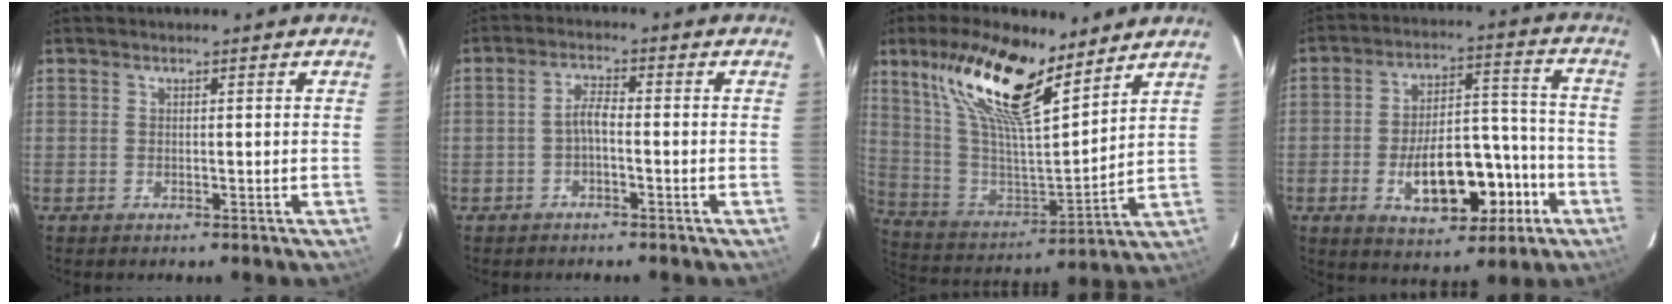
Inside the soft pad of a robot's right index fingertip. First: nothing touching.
{"total": 2.4, "force": [-1.2, 0.3, 2.1], "torque": [-0.047, 0.009, -0.025]}
{"total": 21.4, "force": [13.7, 6.4, 15.1], "torque": [-0.294, 0.019, 0.261]}
{"total": 15.5, "force": [-6.2, 7.6, 12.0], "torque": [-0.207, 0.026, -0.073]}